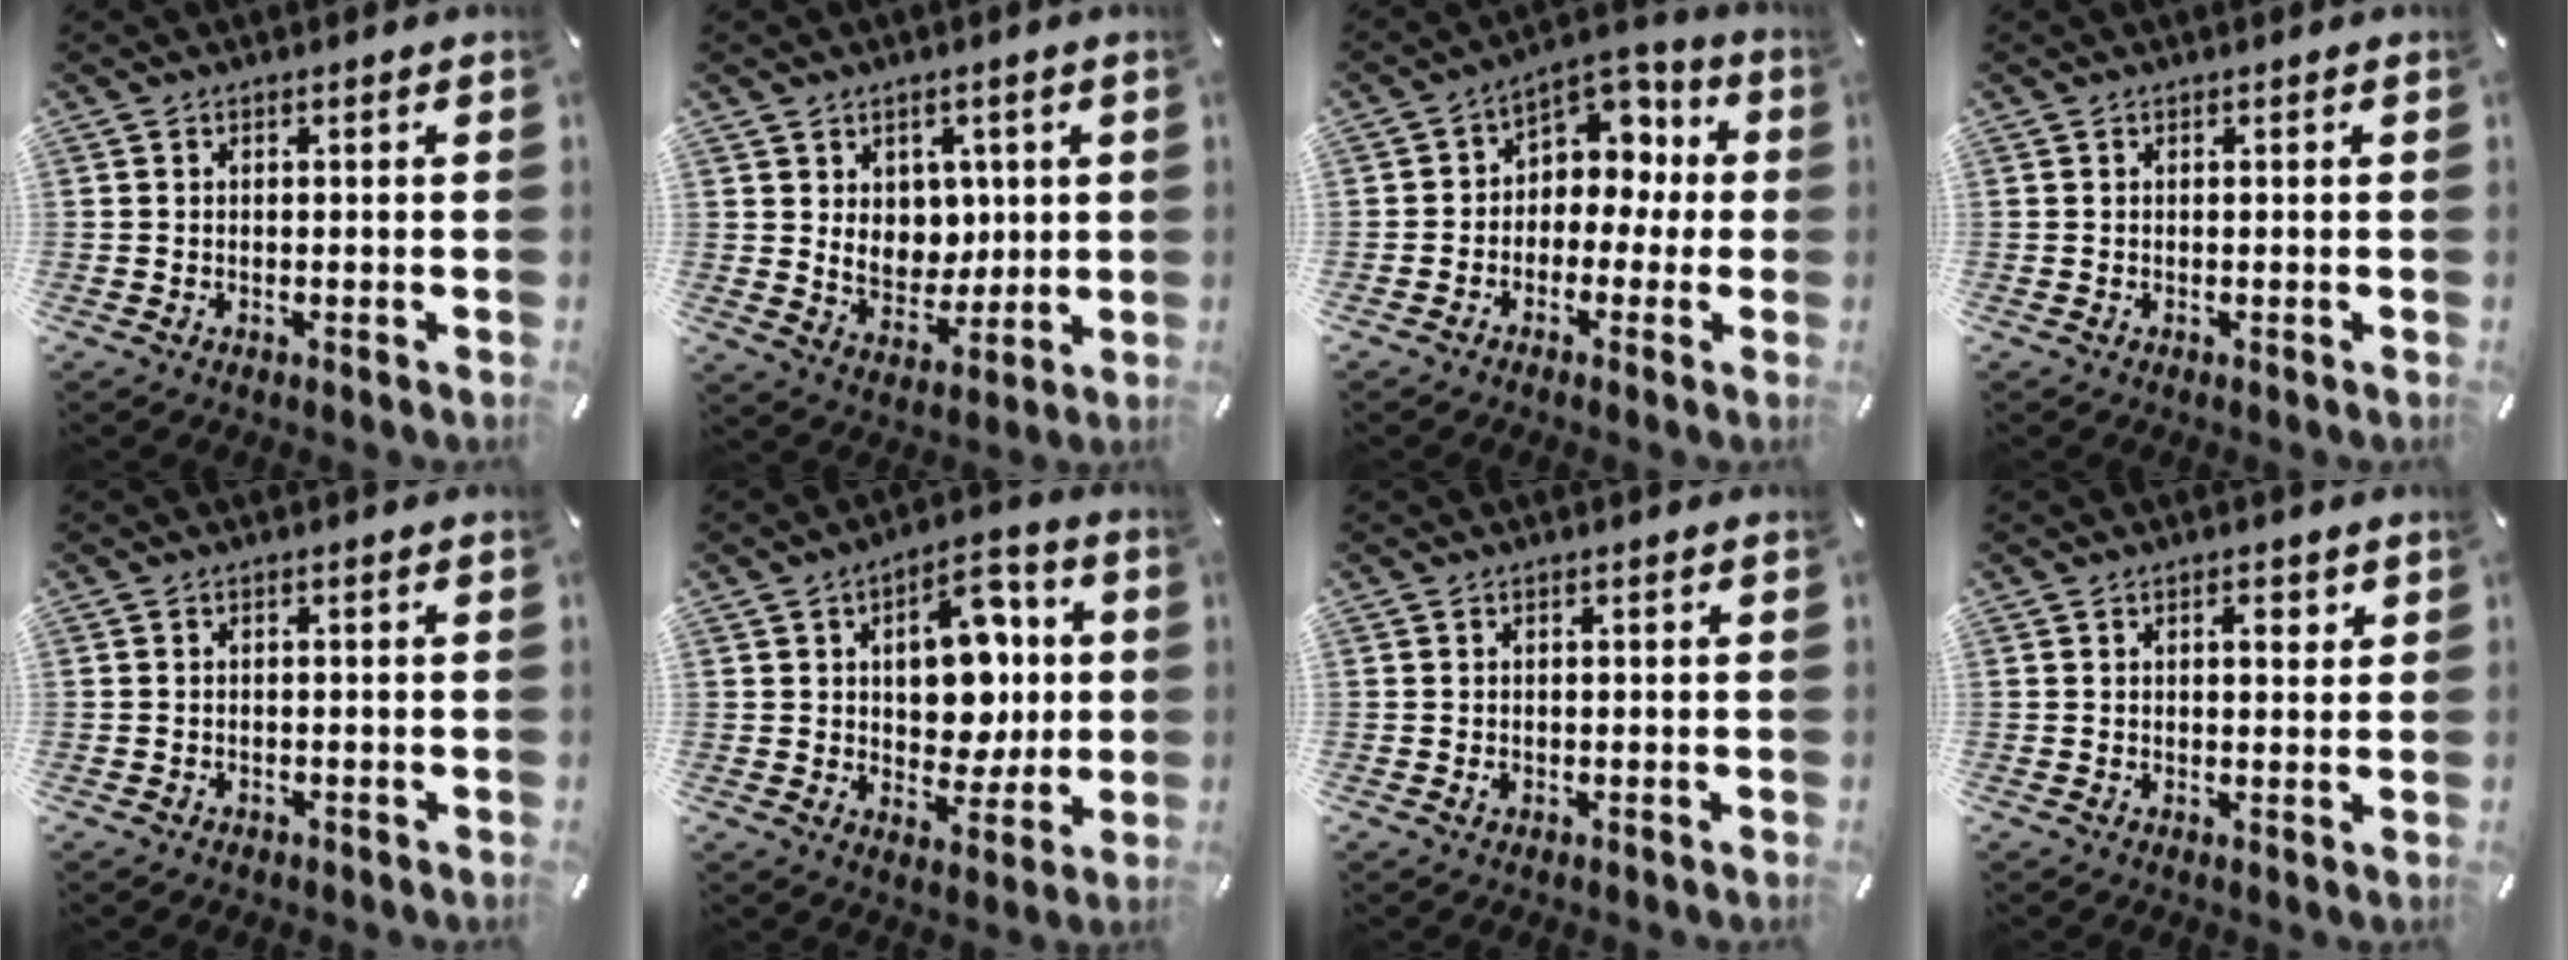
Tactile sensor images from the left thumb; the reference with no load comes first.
{"total": 8.0, "force": [2.6, 6.9, 3.1], "torque": [-0.041, -0.015, 0.050]}
{"total": 7.8, "force": [1.0, 7.1, 3.1], "torque": [-0.039, -0.015, 0.018]}
{"total": 0.0}
{"total": 0.9, "force": [-0.5, 0.7, 0.2], "torque": [-0.004, 0.002, -0.013]}
{"total": 13.8, "force": [2.0, 9.6, 9.7], "torque": [-0.117, 0.002, 0.035]}
{"total": 0.6, "force": [-0.1, 0.6, 0.3], "torque": [-0.007, 0.002, -0.002]}
{"total": 3.0, "force": [1.3, 1.3, 2.3], "torque": [-0.025, -0.004, 0.016]}